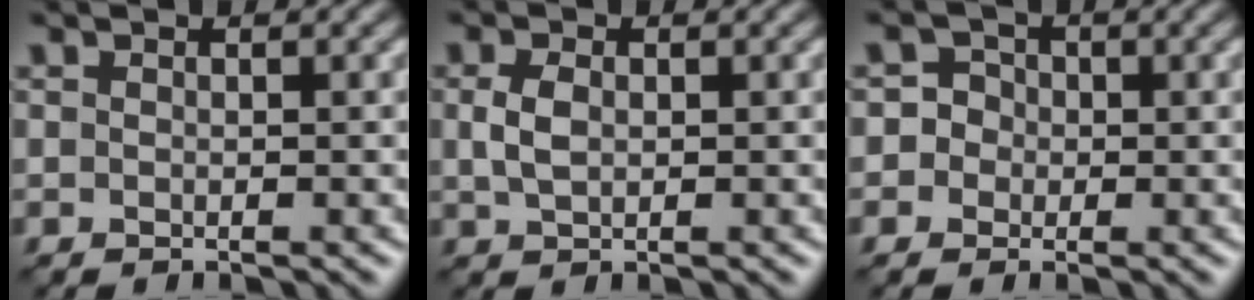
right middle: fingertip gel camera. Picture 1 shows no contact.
{"total": 2.2, "force": [0.3, 1.5, 1.6], "torque": [-0.041, 0.001, 0.007]}
{"total": 3.1, "force": [-0.3, 3.0, 0.7], "torque": [0.021, 0.019, -0.031]}